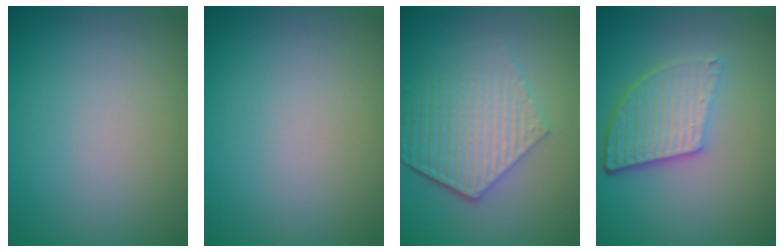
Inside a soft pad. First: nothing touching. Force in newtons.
{"total": 0.0}
{"total": 5.8, "press": 4.4, "slide": 3.8}
{"total": 5.5, "press": 4.0, "slide": 3.9}